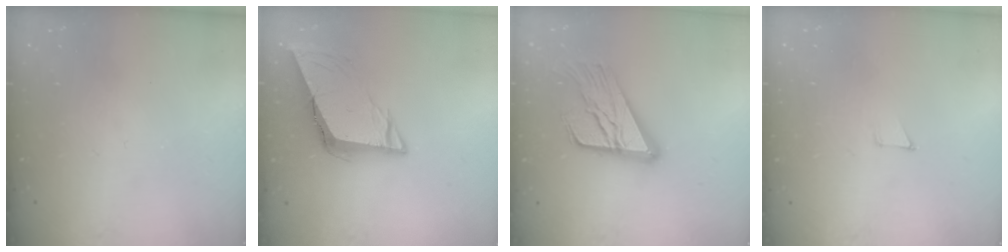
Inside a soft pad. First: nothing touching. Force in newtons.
{"total": 8.8, "press": 8.7, "slide": 1.2}
{"total": 18.2, "press": 18.1, "slide": 1.8}
{"total": 2.8, "press": 2.8, "slide": 0.2}